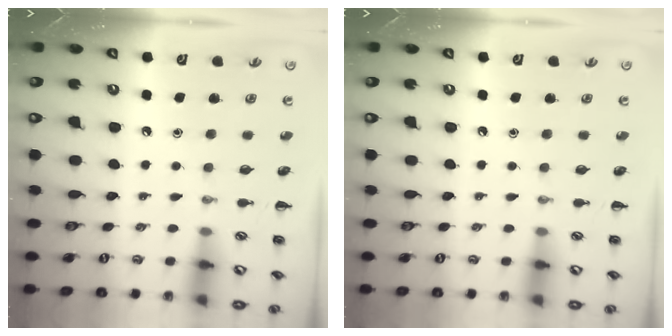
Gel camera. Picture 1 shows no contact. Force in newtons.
{"total": 0.0}